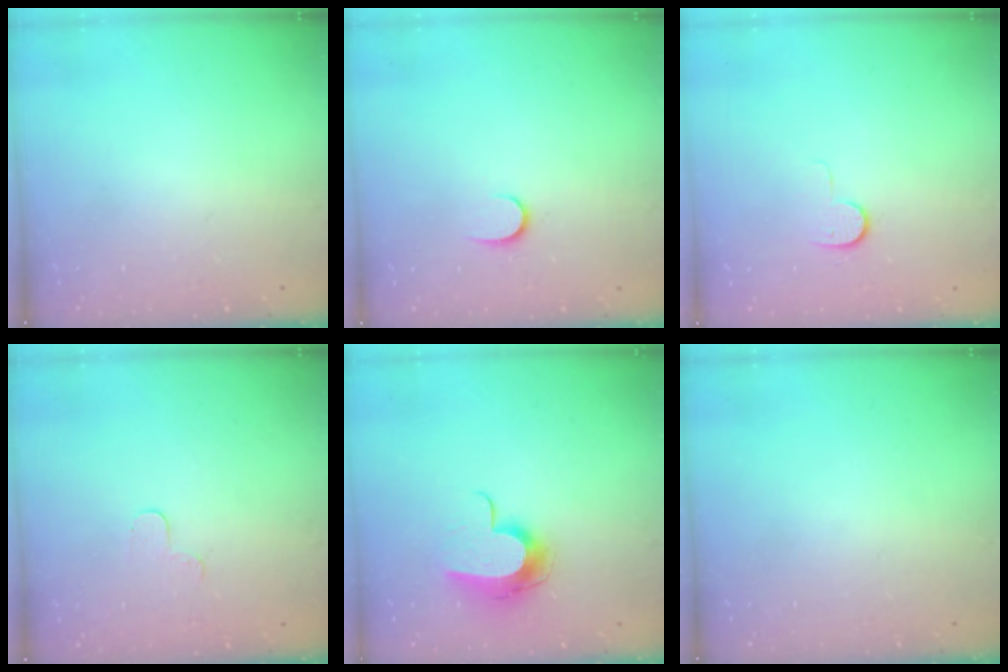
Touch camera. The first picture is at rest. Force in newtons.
{"total": 5.7, "press": 5.7, "slide": 0.5}
{"total": 6.8, "press": 6.8, "slide": 0.6}
{"total": 3.4, "press": 3.4, "slide": 0.4}
{"total": 10.9, "press": 10.9, "slide": 0.7}
{"total": 0.0}